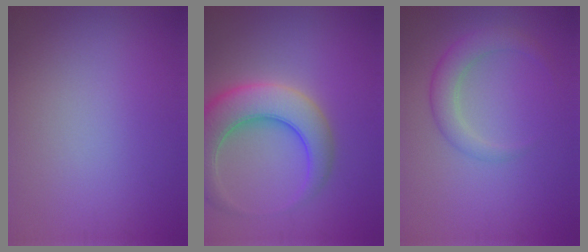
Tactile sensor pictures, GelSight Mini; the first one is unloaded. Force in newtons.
{"total": 7.4, "press": 7.4, "slide": 0.3}
{"total": 2.8, "press": 2.8, "slide": 0.2}